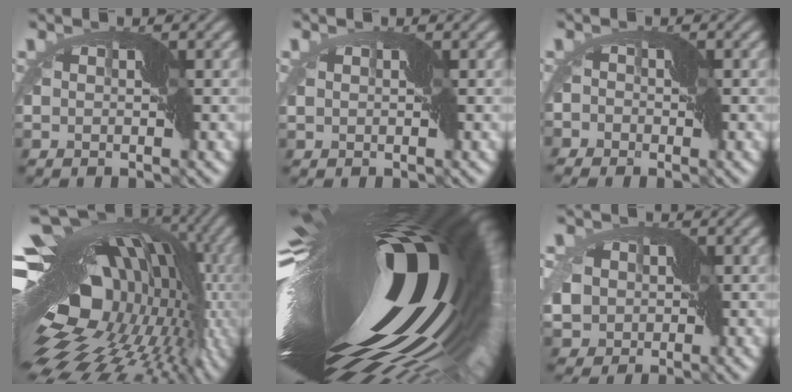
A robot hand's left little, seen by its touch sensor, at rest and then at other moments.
{"total": 0.7, "force": [0.1, 0.6, 0.4], "torque": [-0.001, 0.000, 0.002]}
{"total": 3.7, "force": [-2.8, 2.4, 0.3], "torque": [0.014, 0.003, -0.049]}
{"total": 19.0, "force": [-2.2, 12.3, 14.4], "torque": [-0.265, -0.005, -0.047]}
{"total": 21.3, "force": [1.8, 6.1, 20.3], "torque": [-0.358, -0.043, 0.029]}
{"total": 10.2, "force": [-0.9, 8.7, 5.3], "torque": [-0.101, 0.002, -0.061]}